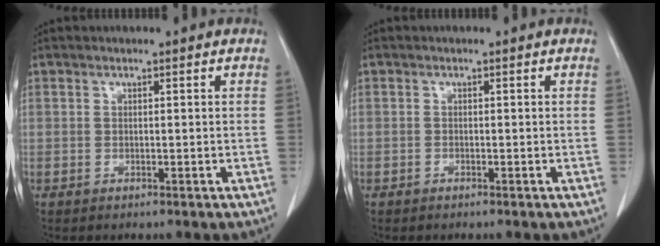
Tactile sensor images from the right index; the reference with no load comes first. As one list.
[{"total": 0.0}]